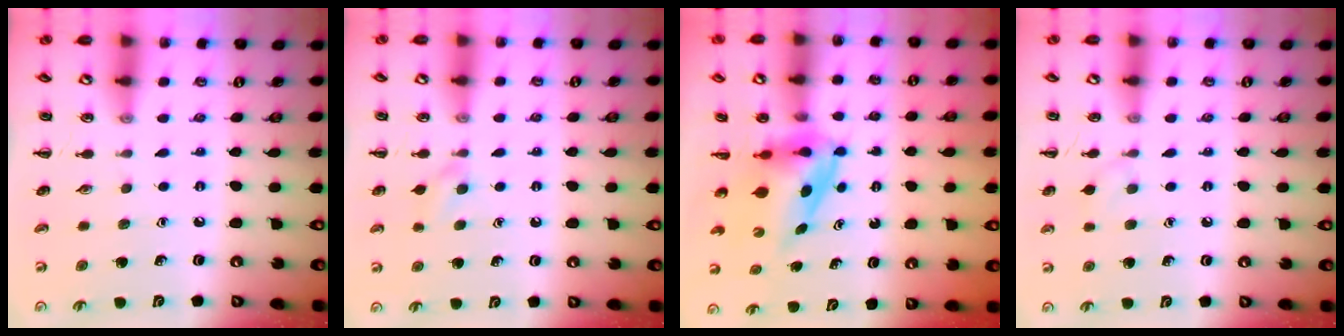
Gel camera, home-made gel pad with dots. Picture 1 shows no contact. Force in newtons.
{"total": 3.1, "press": 2.9, "slide": 1.3}
{"total": 4.0, "press": 3.9, "slide": 0.7}
{"total": 5.8, "press": 5.5, "slide": 2.0}